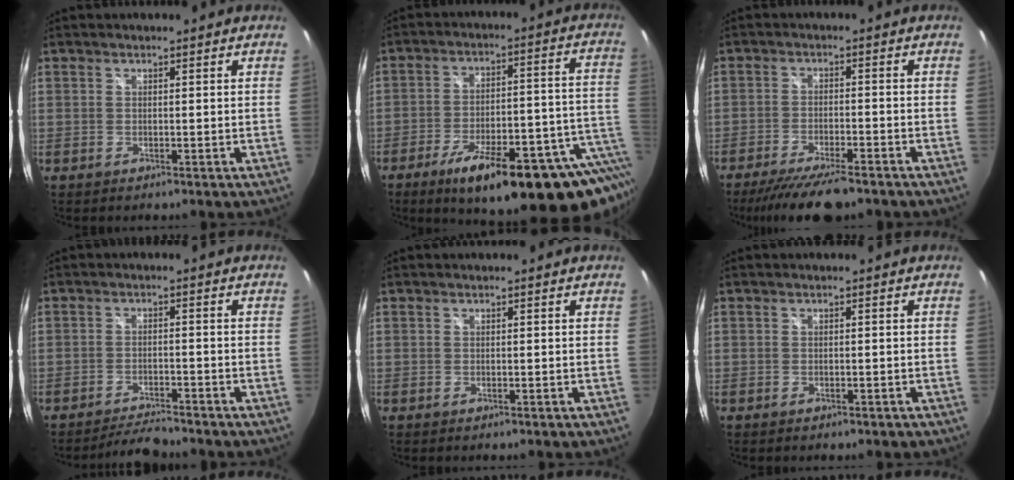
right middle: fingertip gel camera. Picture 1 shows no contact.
{"total": 26.9, "force": [-17.0, 7.0, 19.6], "torque": [-0.253, -0.024, -0.225]}
{"total": 11.5, "force": [-9.5, 2.2, 6.1], "torque": [-0.132, -0.029, -0.154]}
{"total": 5.4, "force": [-5.2, 0.5, 1.3], "torque": [-0.040, -0.003, -0.086]}
{"total": 0.0}
{"total": 1.7, "force": [-1.1, 0.9, 0.9], "torque": [-0.013, -0.003, -0.013]}